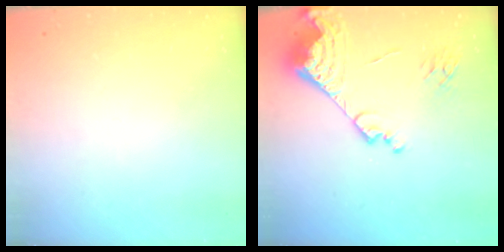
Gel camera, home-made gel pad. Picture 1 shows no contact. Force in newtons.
{"total": 16.4, "press": 16.3, "slide": 2.0}